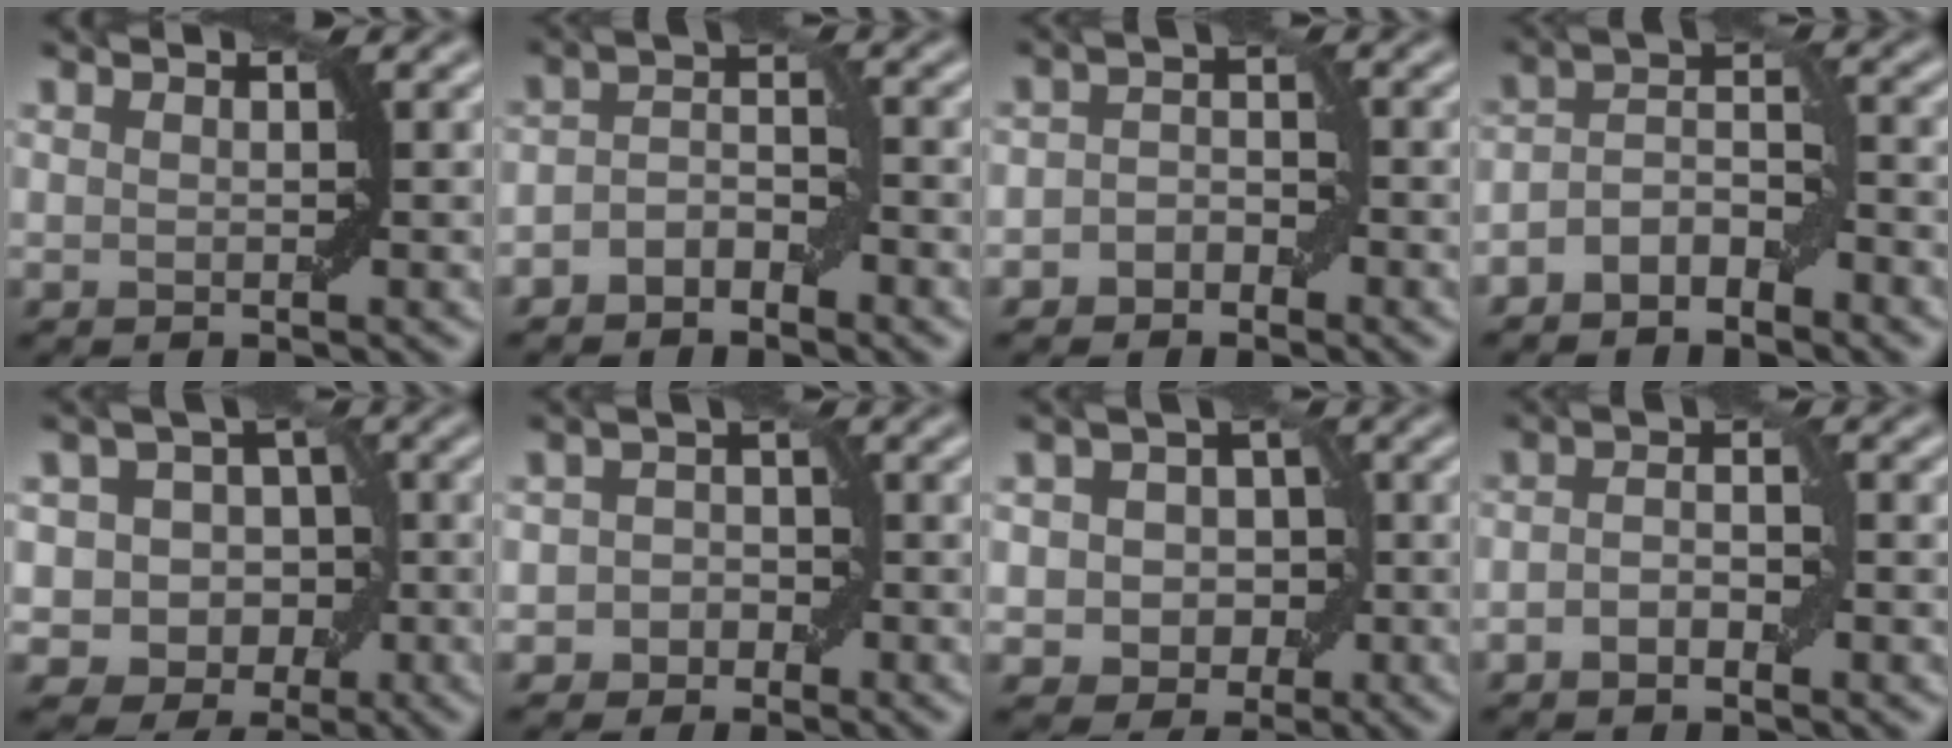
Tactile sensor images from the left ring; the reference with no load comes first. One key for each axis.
{"total": 2.5, "fx": -1.7, "fy": 1.3, "fz": 1.3, "tx": -0.025, "ty": 0.014, "tz": -0.033}
{"total": 2.0, "fx": -1.2, "fy": 1.5, "fz": 0.8, "tx": -0.011, "ty": 0.009, "tz": -0.025}
{"total": 3.6, "fx": -2.4, "fy": 1.6, "fz": 2.1, "tx": -0.037, "ty": 0.014, "tz": -0.048}
{"total": 6.6, "fx": -0.4, "fy": 5.9, "fz": 2.9, "tx": -0.012, "ty": 0.020, "tz": -0.034}
{"total": 2.7, "fx": -1.0, "fy": 2.4, "fz": 0.7, "tx": 0.018, "ty": 0.008, "tz": -0.027}
{"total": 4.8, "fx": 0.0, "fy": 4.2, "fz": 2.3, "tx": -0.012, "ty": 0.018, "tz": -0.018}
{"total": 3.0, "fx": -1.0, "fy": 1.4, "fz": 2.5, "tx": -0.045, "ty": 0.002, "tz": -0.020}